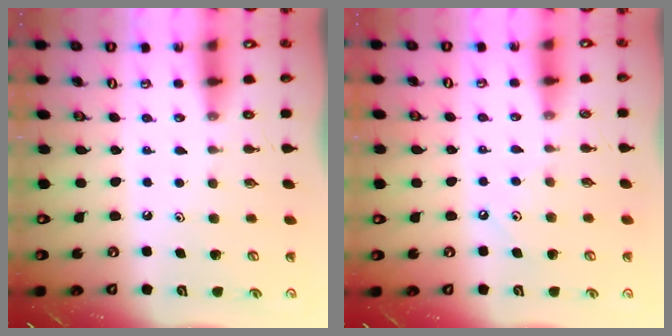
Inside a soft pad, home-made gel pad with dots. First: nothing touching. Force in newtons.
{"total": 3.0, "press": 3.0, "slide": 0.4}